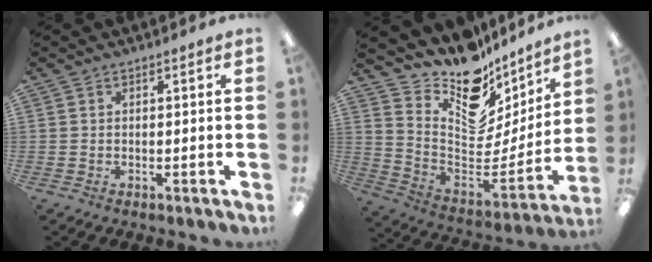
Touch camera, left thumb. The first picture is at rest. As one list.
[{"total": 15.9, "force": [13.3, 6.9, 5.4], "torque": [-0.082, -0.138, 0.228]}]